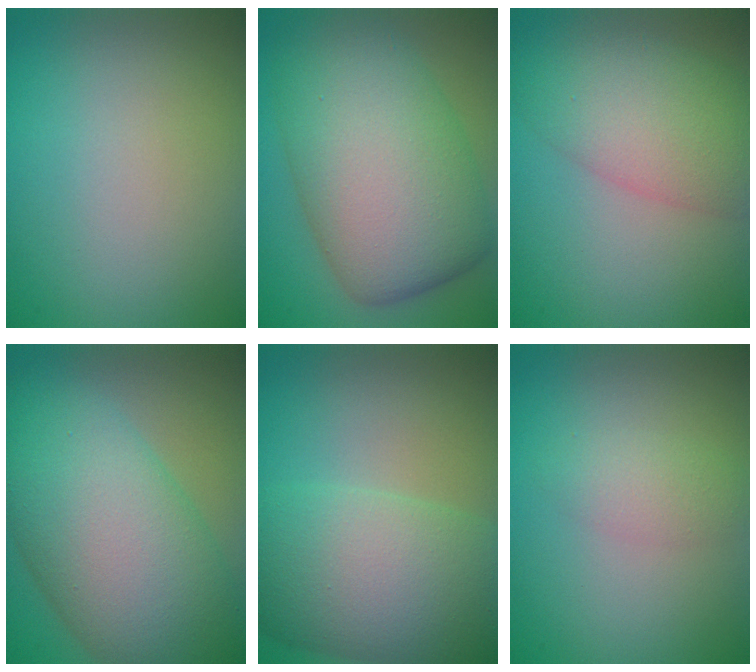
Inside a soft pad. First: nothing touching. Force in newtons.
{"total": 12.4, "press": 12.4, "slide": 0.4}
{"total": 6.9, "press": 6.8, "slide": 0.4}
{"total": 12.6, "press": 12.6, "slide": 0.5}
{"total": 10.7, "press": 10.7, "slide": 0.2}
{"total": 2.0, "press": 2.0, "slide": 0.1}